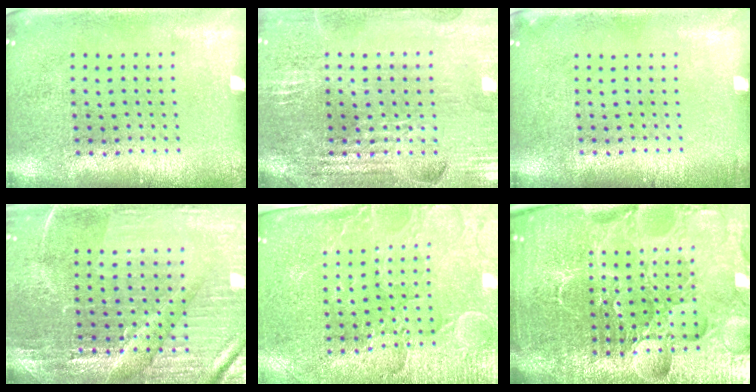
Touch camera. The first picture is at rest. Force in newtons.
{"total": 3.0, "press": 3.0, "slide": 0.4}
{"total": 0.6, "press": 0.6, "slide": 0.1}
{"total": 3.5, "press": 3.5, "slide": 0.6}
{"total": 3.5, "press": 3.3, "slide": 1.2}
{"total": 6.6, "press": 5.9, "slide": 3.1}